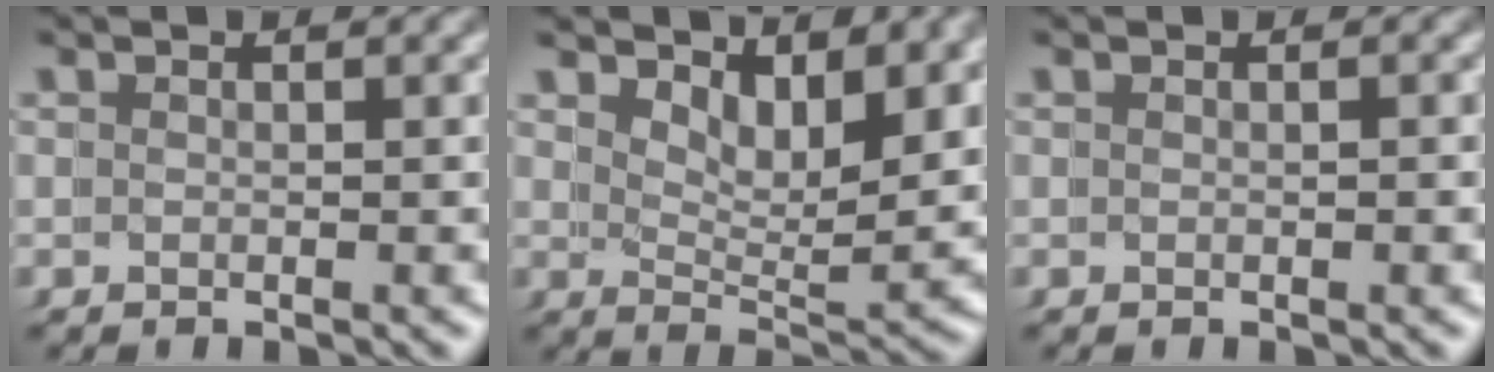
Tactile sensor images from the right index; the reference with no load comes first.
{"total": 4.3, "force": [3.9, 0.5, 1.8], "torque": [-0.016, -0.008, 0.059]}
{"total": 0.0}